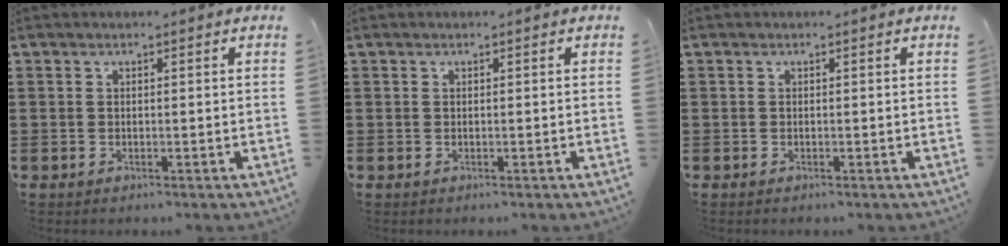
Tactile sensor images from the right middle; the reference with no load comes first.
{"total": 0.0}
{"total": 0.0}